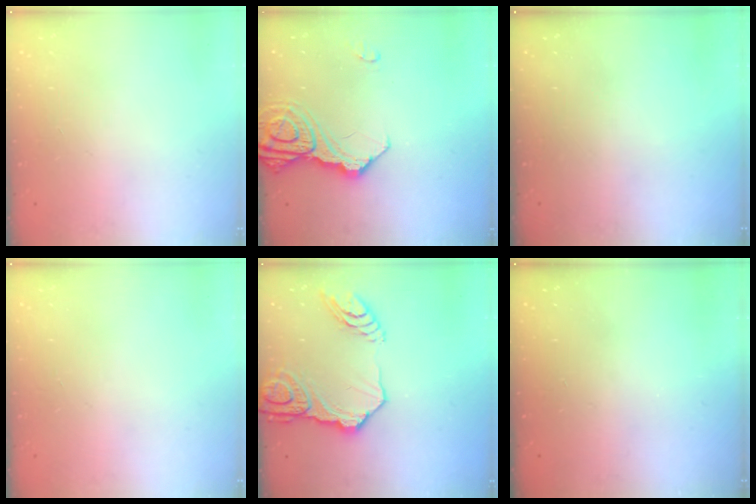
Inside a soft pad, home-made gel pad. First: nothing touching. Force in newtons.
{"total": 16.5, "press": 16.4, "slide": 1.8}
{"total": 0.0}
{"total": 0.0}
{"total": 16.0, "press": 15.9, "slide": 1.6}
{"total": 0.0}